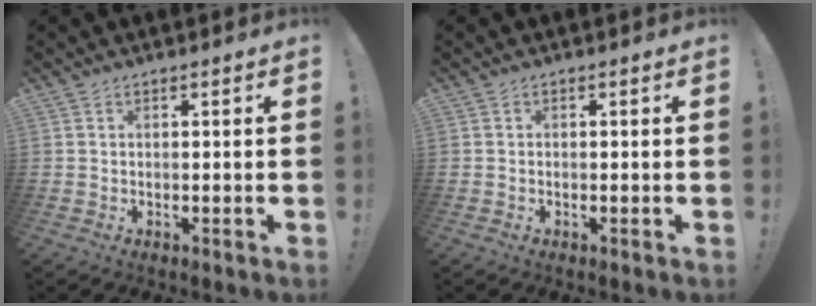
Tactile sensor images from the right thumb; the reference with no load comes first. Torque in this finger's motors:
{"motor_torque": [0.00, 0.23, 0.08, -0.17, 0.02]}